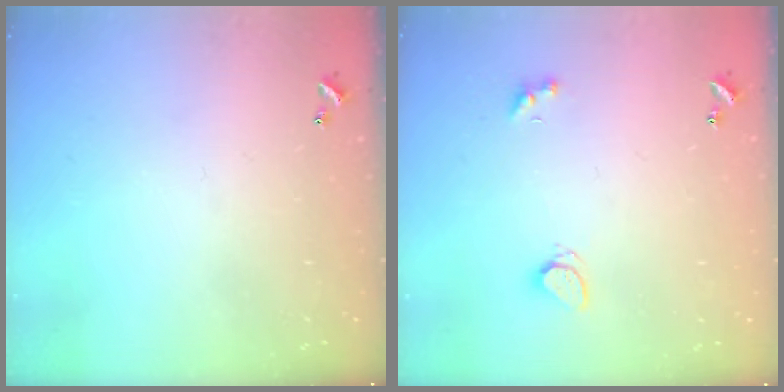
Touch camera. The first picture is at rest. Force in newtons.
{"total": 2.1, "press": 2.0, "slide": 0.6}